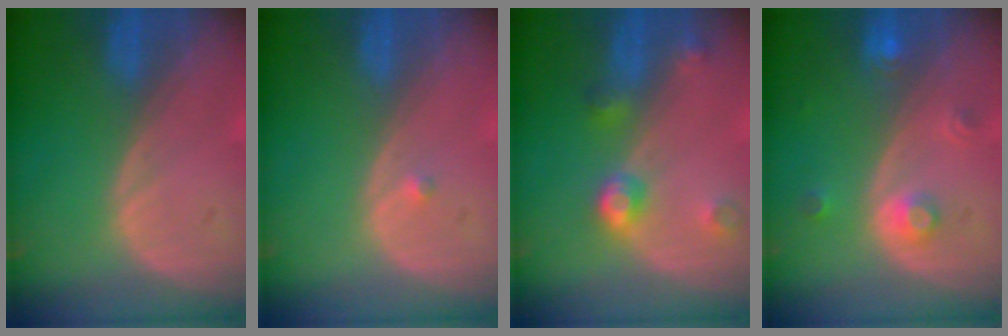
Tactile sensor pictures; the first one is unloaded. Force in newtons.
{"total": 0.5, "press": 0.4, "slide": 0.3}
{"total": 4.5, "press": 4.0, "slide": 2.0}
{"total": 3.1, "press": 2.8, "slide": 1.2}